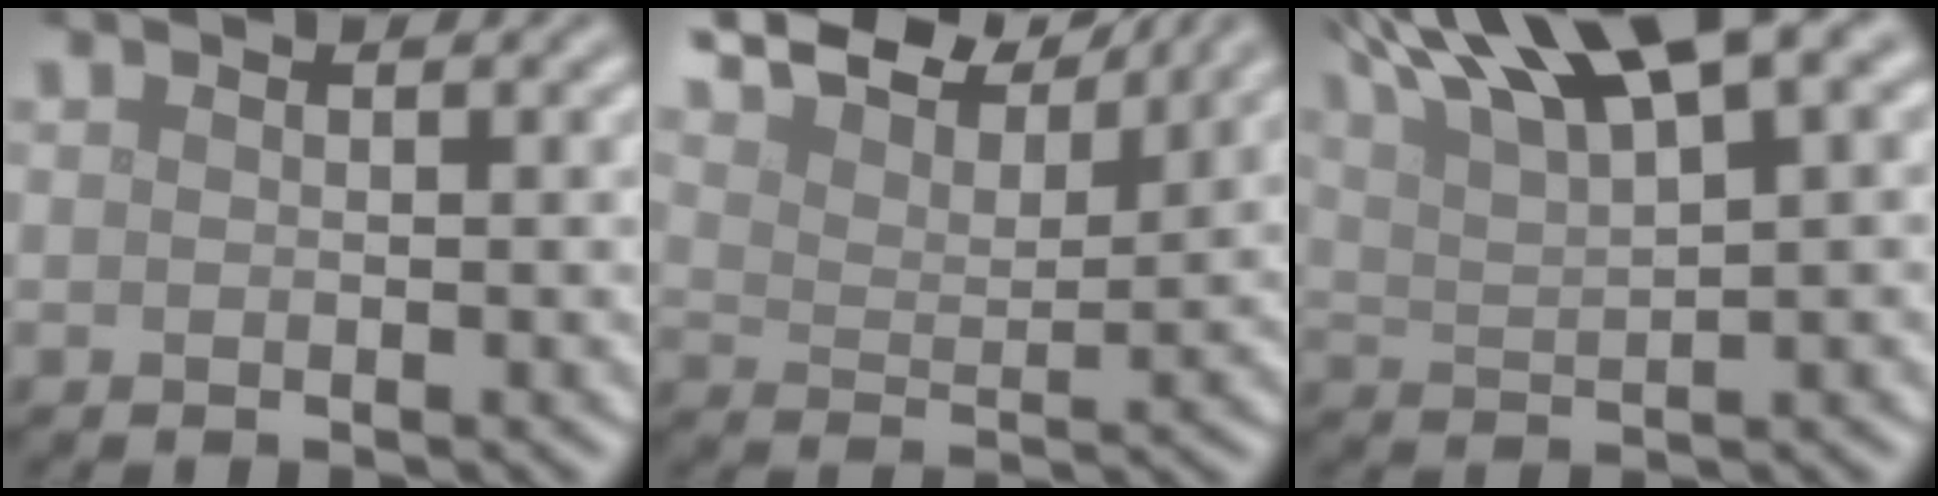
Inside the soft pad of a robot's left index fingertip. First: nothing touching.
{"total": 9.3, "force": [8.2, 2.1, 3.8], "torque": [-0.078, 0.020, 0.114]}
{"total": 10.7, "force": [6.9, 2.5, 7.9], "torque": [-0.130, 0.027, 0.117]}